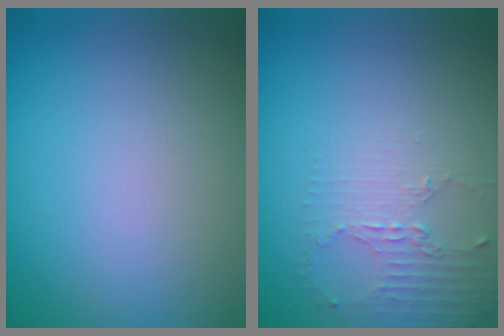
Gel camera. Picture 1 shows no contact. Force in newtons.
{"total": 2.2, "press": 1.6, "slide": 1.5}